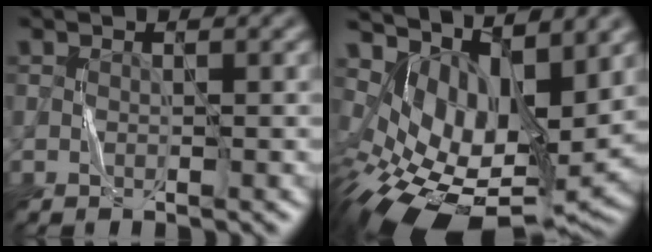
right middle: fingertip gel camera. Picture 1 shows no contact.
{"total": 12.4, "force": [1.9, 7.3, 9.8], "torque": [-0.186, -0.020, 0.054]}